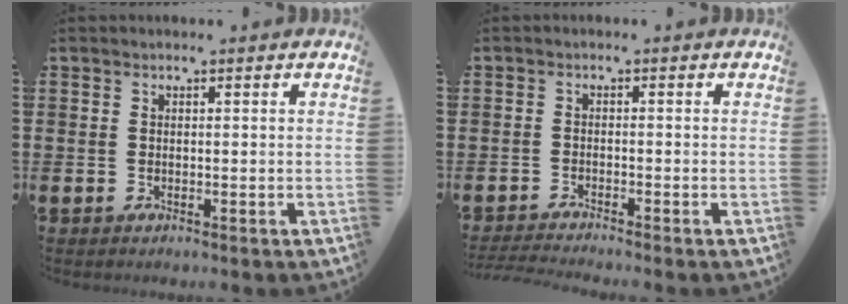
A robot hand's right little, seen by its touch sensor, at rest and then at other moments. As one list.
[{"total": 1.3, "force": [-1.2, -0.2, 0.4], "torque": [-0.006, 0.001, -0.024]}]